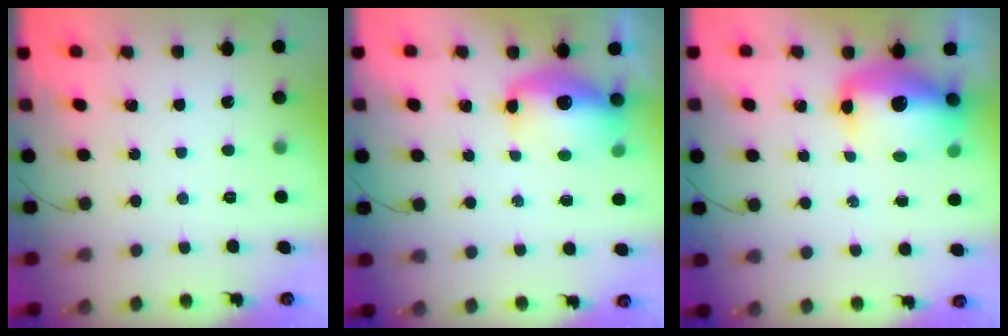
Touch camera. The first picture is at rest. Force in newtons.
{"total": 11.3, "press": 11.0, "slide": 2.5}
{"total": 14.2, "press": 13.8, "slide": 3.4}